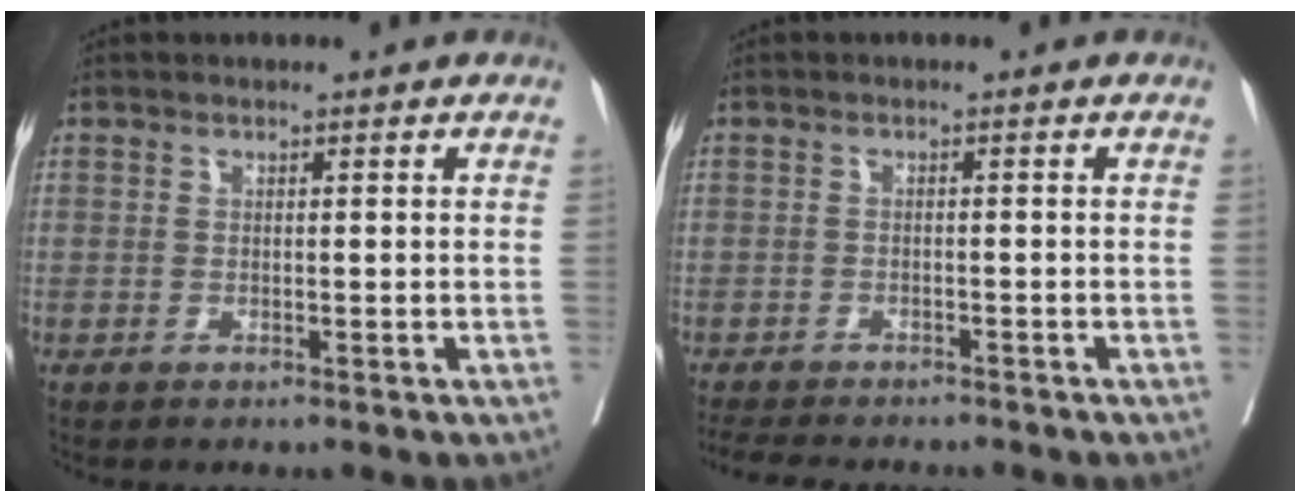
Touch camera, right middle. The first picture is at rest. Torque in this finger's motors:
{"motor_torque": [0.68, -0.83, 0.00, 0.02]}